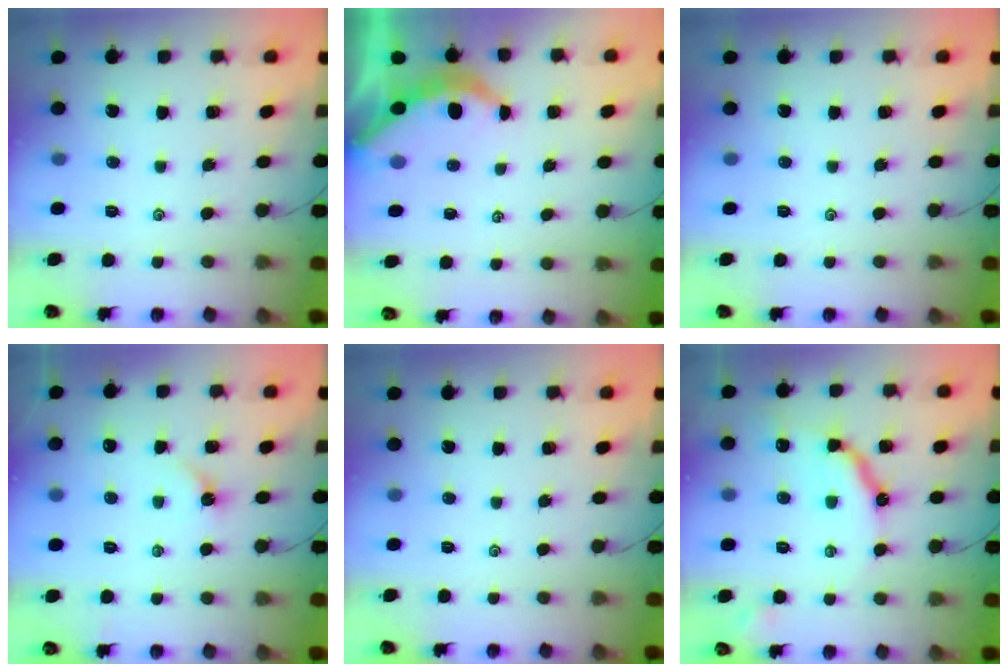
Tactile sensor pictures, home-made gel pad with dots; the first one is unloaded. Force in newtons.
{"total": 3.6, "press": 3.6, "slide": 0.4}
{"total": 0.0}
{"total": 2.6, "press": 2.6, "slide": 0.4}
{"total": 0.0}
{"total": 10.3, "press": 10.2, "slide": 1.1}